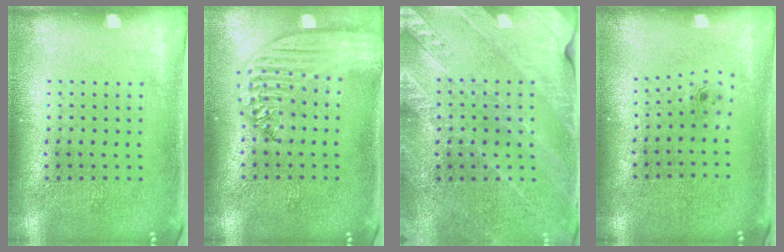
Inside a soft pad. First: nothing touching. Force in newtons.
{"total": 2.6, "press": 2.2, "slide": 1.4}
{"total": 2.6, "press": 2.5, "slide": 0.6}
{"total": 0.7, "press": 0.3, "slide": 0.6}